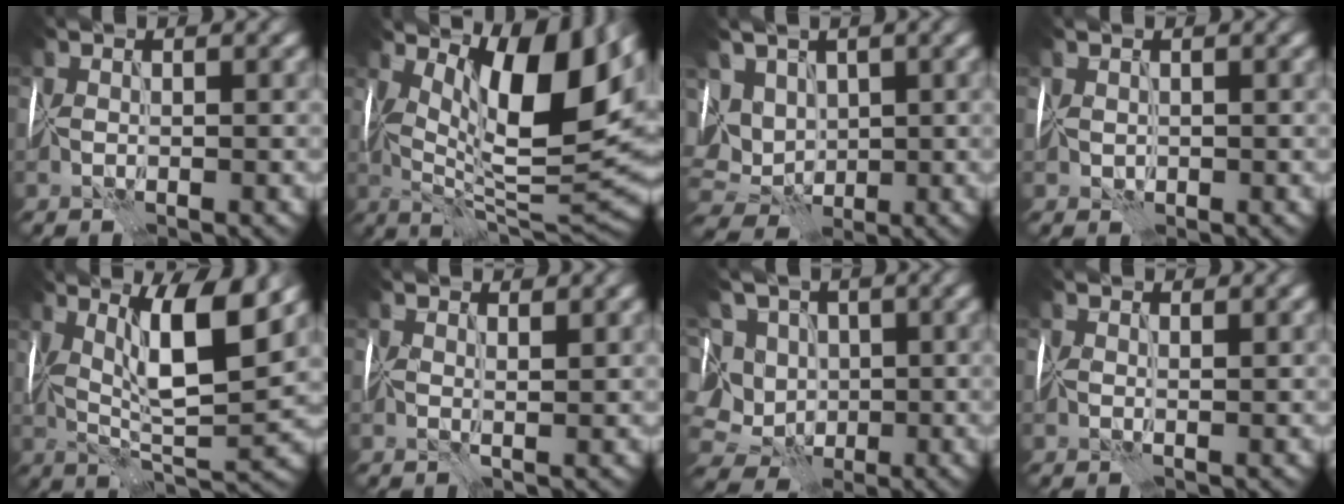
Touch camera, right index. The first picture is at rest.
{"total": 12.6, "force": [4.3, 4.2, 11.1], "torque": [-0.175, -0.003, 0.075]}
{"total": 6.6, "force": [1.4, 5.5, 3.3], "torque": [-0.071, 0.016, 0.020]}
{"total": 0.6, "force": [0.0, 0.6, 0.0], "torque": [-0.008, 0.003, 0.002]}
{"total": 9.7, "force": [3.3, 2.5, 8.8], "torque": [-0.150, -0.001, 0.057]}
{"total": 1.6, "force": [1.1, 0.3, 1.1], "torque": [-0.016, -0.001, 0.019]}
{"total": 10.0, "force": [1.4, 8.5, 5.1], "torque": [-0.101, 0.024, -0.006]}
{"total": 1.0, "force": [0.8, 0.1, 0.7], "torque": [-0.007, 0.003, 0.009]}